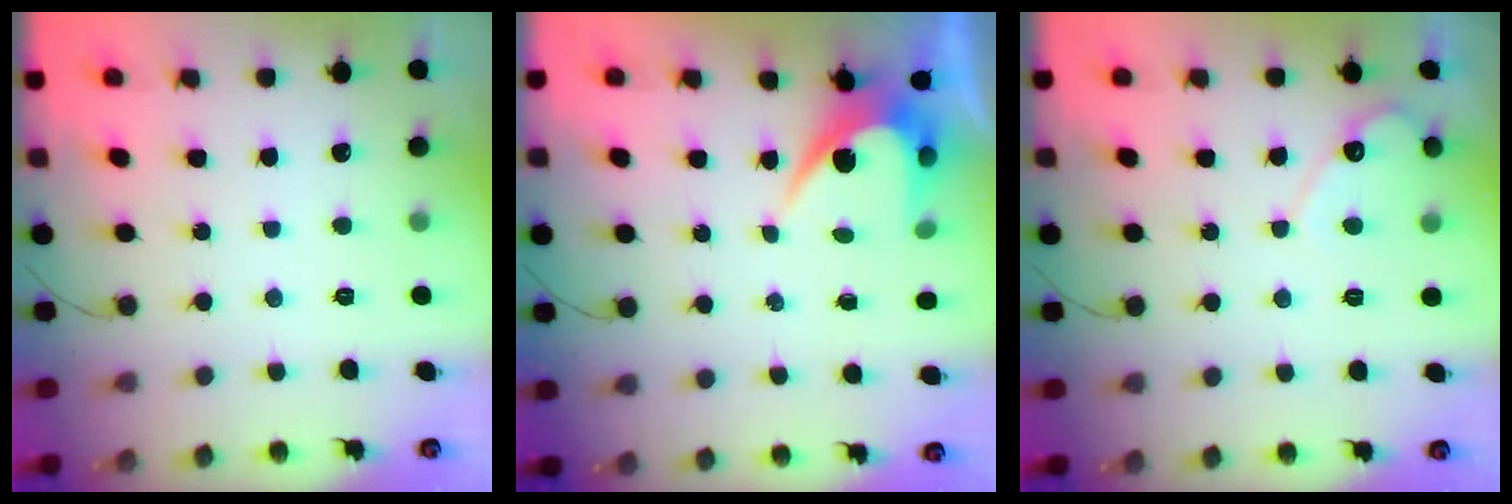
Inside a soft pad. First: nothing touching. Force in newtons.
{"total": 5.7, "press": 5.7, "slide": 0.1}
{"total": 4.6, "press": 4.6, "slide": 0.3}